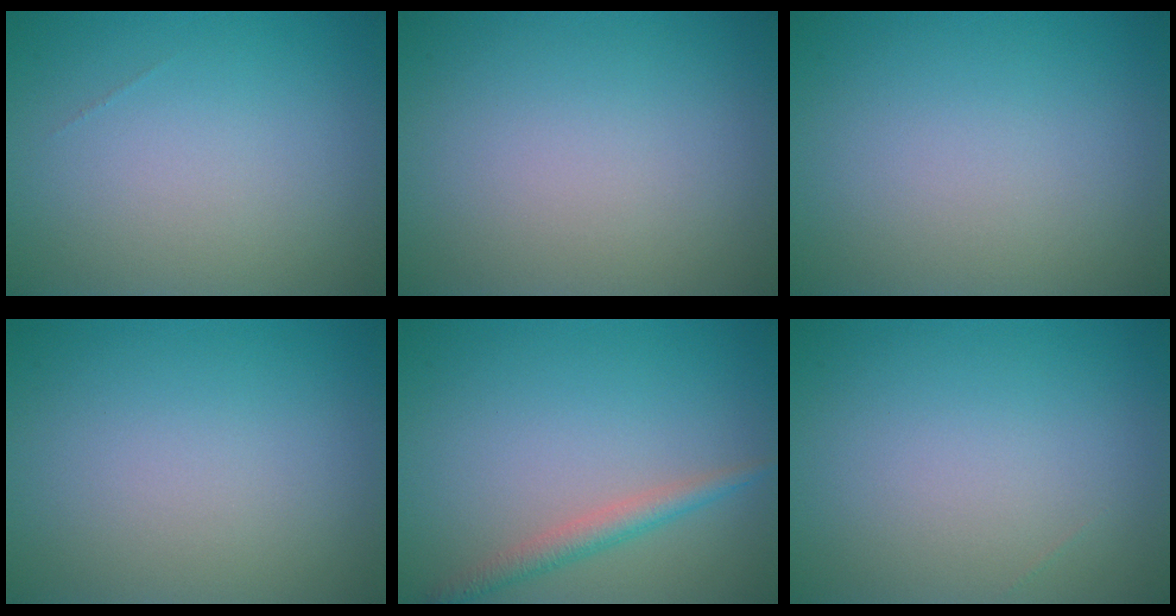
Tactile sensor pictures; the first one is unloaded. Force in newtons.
{"total": 0.0}
{"total": 0.0}
{"total": 0.0}
{"total": 2.2, "press": 2.2, "slide": 0.1}
{"total": 0.0}